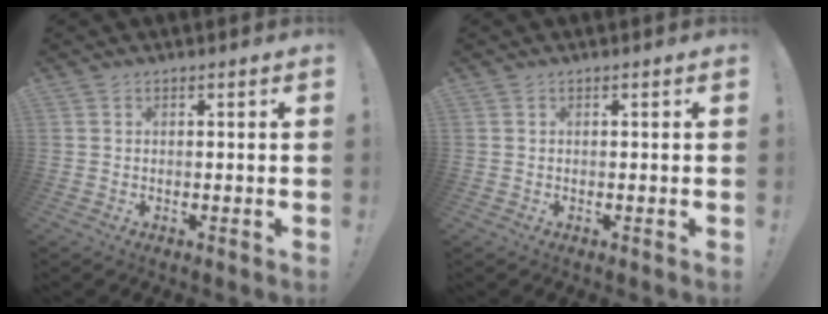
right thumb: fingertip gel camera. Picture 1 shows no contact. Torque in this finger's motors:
{"motor_torque": [0.00, 0.00, -0.15, 0.15, 0.01]}